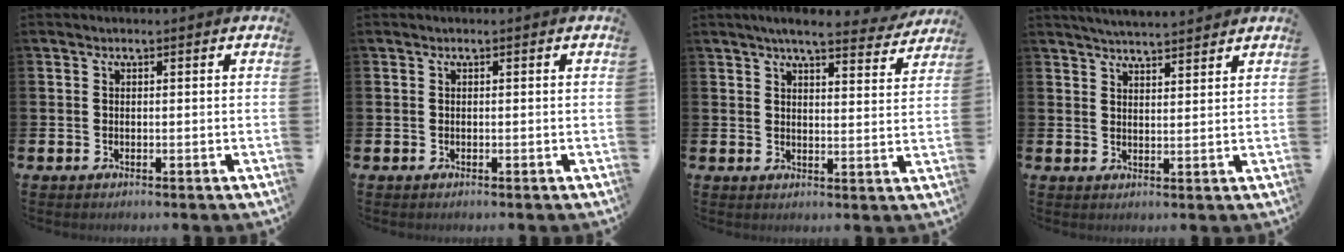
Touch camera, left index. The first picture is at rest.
{"total": 0.0}
{"total": 5.7, "force": [5.2, 0.6, 2.3], "torque": [-0.043, -0.029, 0.086]}
{"total": 4.2, "force": [4.2, 0.0, 0.3], "torque": [-0.015, -0.021, 0.075]}